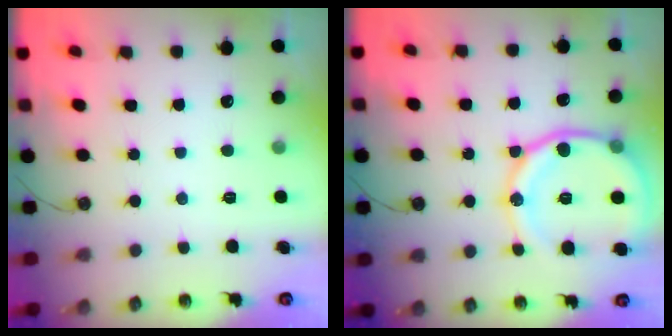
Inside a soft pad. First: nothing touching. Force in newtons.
{"total": 16.6, "press": 16.5, "slide": 2.1}